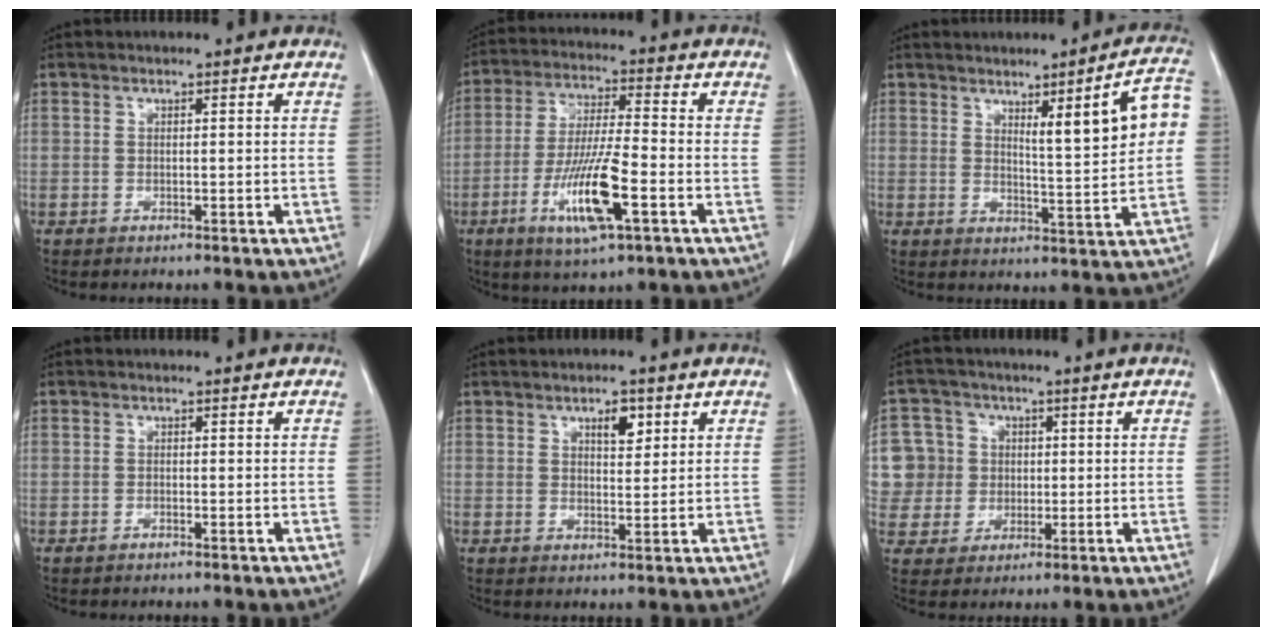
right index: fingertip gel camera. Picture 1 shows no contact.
{"total": 12.2, "force": [-4.6, 1.4, 11.2], "torque": [-0.218, -0.016, -0.081]}
{"total": 9.5, "force": [2.5, 0.2, 9.2], "torque": [-0.128, 0.002, 0.036]}
{"total": 0.0}
{"total": 3.4, "force": [1.8, 1.3, 2.5], "torque": [-0.040, -0.003, 0.031]}
{"total": 9.9, "force": [1.4, 9.8, 1.3], "torque": [-0.044, 0.038, 0.043]}